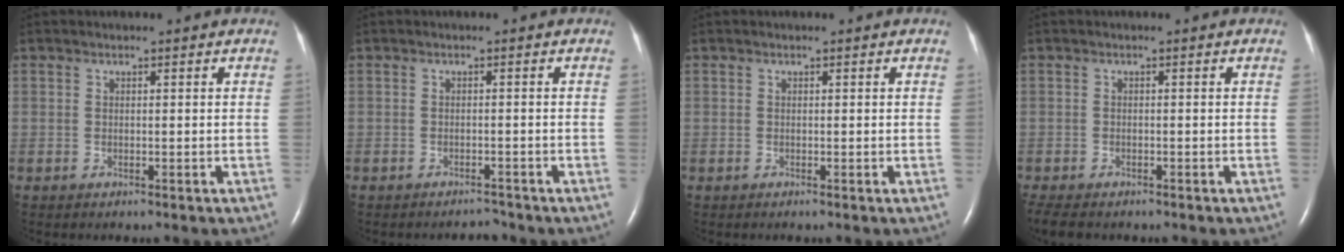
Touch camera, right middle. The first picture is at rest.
{"total": 1.5, "force": [-1.4, 0.4, 0.0], "torque": [-0.004, -0.005, -0.018]}
{"total": 0.0}
{"total": 5.2, "force": [-4.1, 2.0, 2.4], "torque": [-0.043, -0.013, -0.062]}